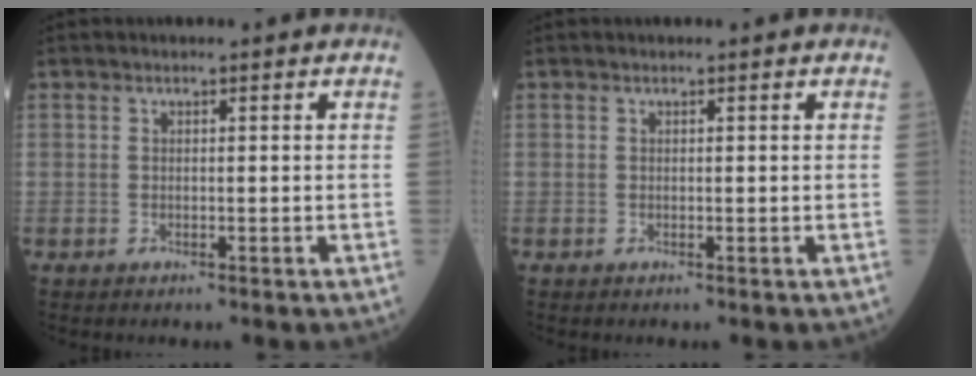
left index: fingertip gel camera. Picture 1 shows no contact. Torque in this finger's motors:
{"motor_torque": [0.07, 0.02, 0.02, 0.00]}